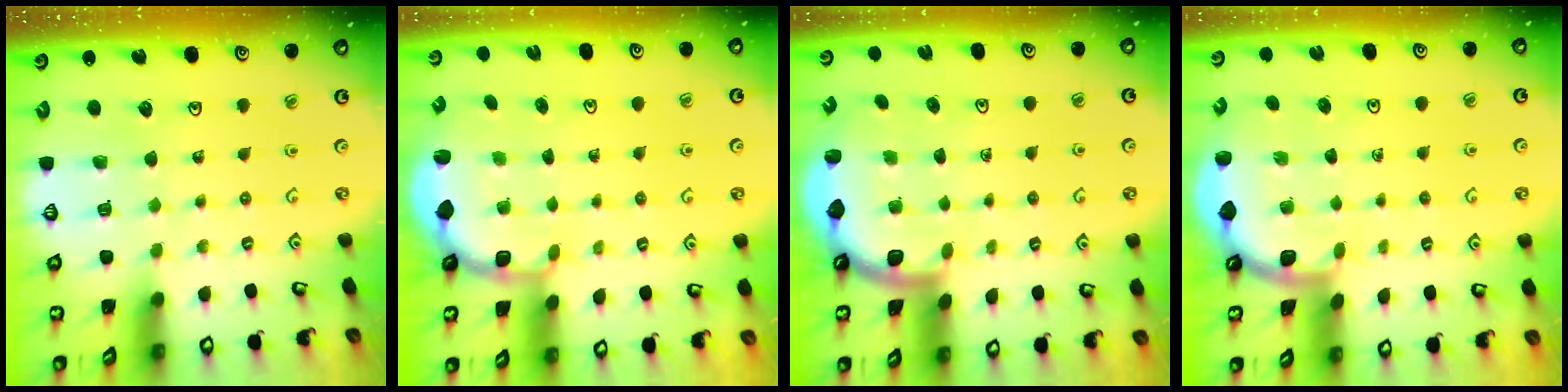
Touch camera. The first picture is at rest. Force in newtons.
{"total": 2.8, "press": 2.2, "slide": 1.7}
{"total": 1.6, "press": 1.6, "slide": 0.1}
{"total": 1.8, "press": 1.8, "slide": 0.0}